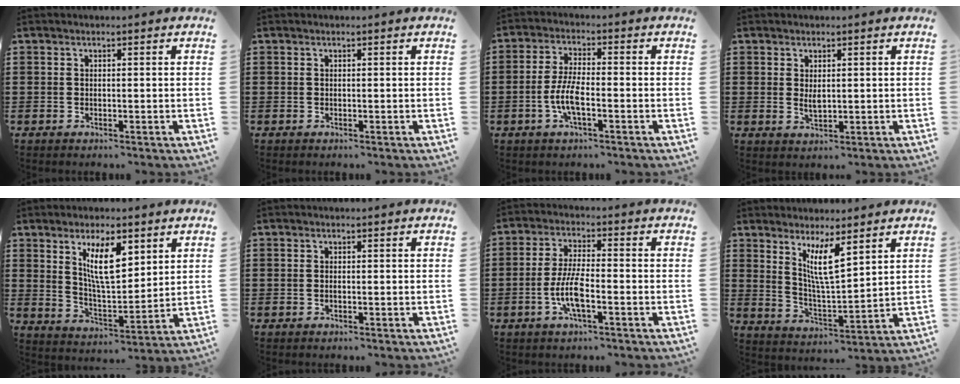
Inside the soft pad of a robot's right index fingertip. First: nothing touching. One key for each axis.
{"total": 0.0}
{"total": 5.6, "fx": -1.8, "fy": 1.6, "fz": 5.1, "tx": -0.121, "ty": -0.006, "tz": -0.042}
{"total": 1.8, "fx": 0.7, "fy": 0.8, "fz": 1.5, "tx": -0.031, "ty": 0.002, "tz": 0.012}
{"total": 9.2, "fx": 4.3, "fy": 3.1, "fz": 7.6, "tx": -0.141, "ty": -0.002, "tz": 0.072}
{"total": 0.0}
{"total": 6.4, "fx": -2.2, "fy": 1.5, "fz": 5.8, "tx": -0.131, "ty": -0.009, "tz": -0.048}
{"total": 7.0, "fx": 4.0, "fy": 1.0, "fz": 5.6, "tx": -0.111, "ty": -0.016, "tz": 0.069}